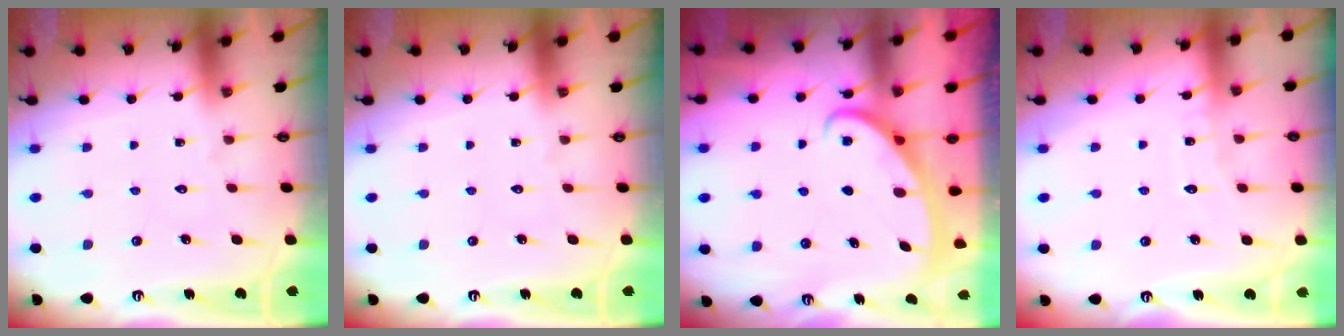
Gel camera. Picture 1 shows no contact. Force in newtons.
{"total": 0.0}
{"total": 2.7, "press": 2.6, "slide": 0.4}
{"total": 5.8, "press": 5.8, "slide": 0.4}